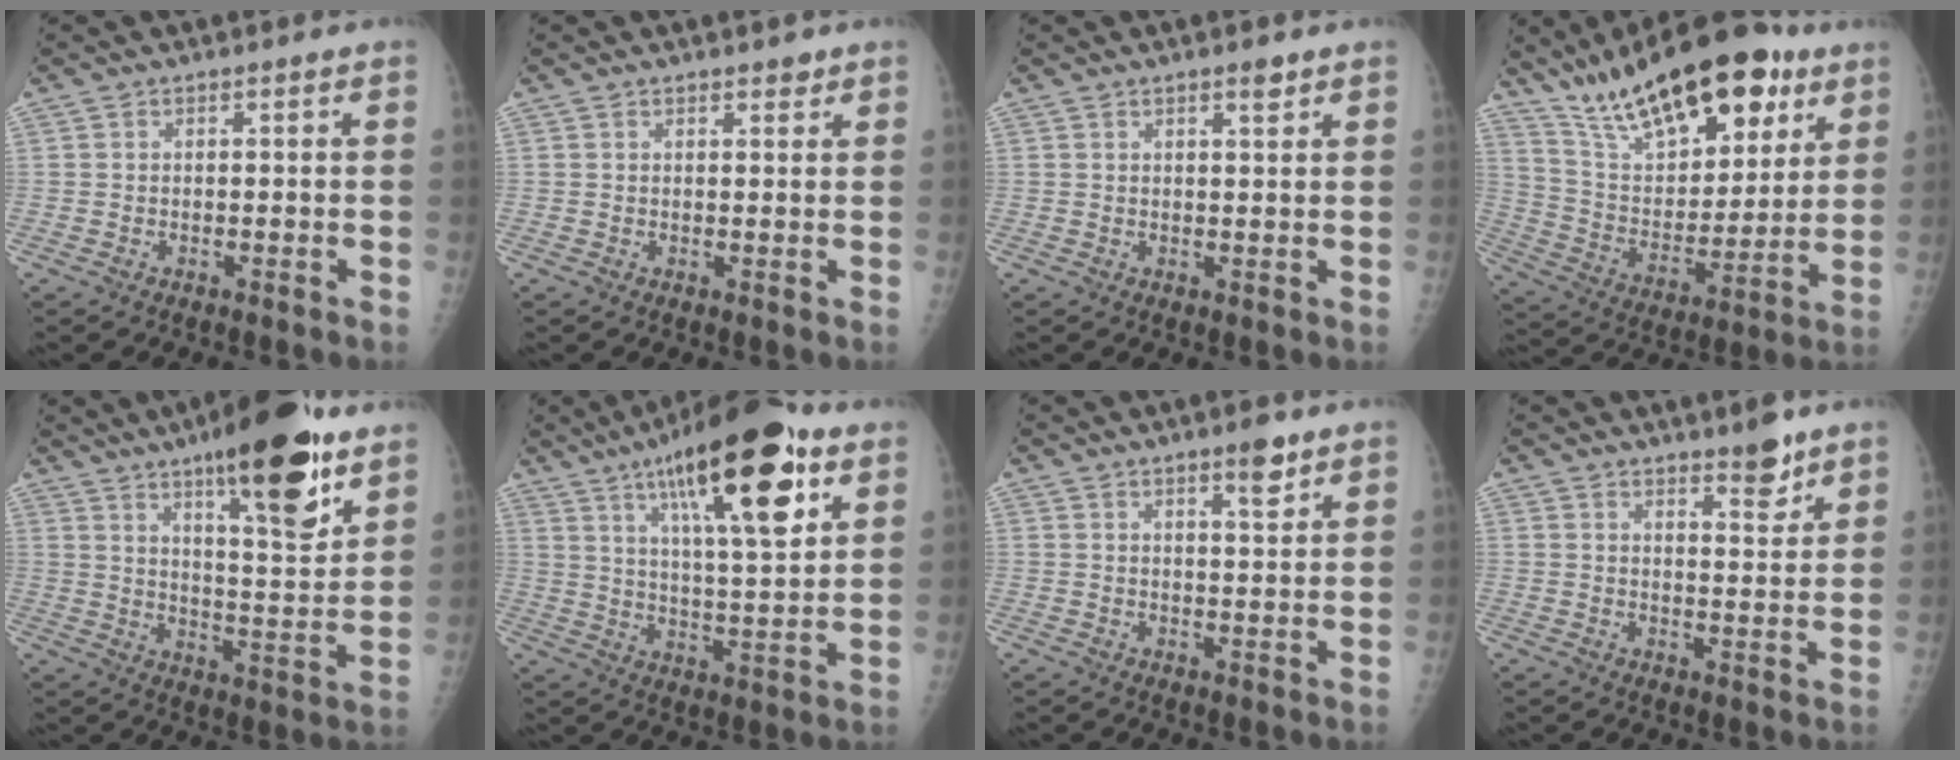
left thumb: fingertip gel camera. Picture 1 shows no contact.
{"total": 1.5, "force": [1.1, 0.6, 0.6], "torque": [-0.001, -0.007, 0.014]}
{"total": 2.2, "force": [1.5, 0.5, 1.5], "torque": [-0.018, -0.009, 0.023]}
{"total": 25.4, "force": [16.2, 10.6, 16.5], "torque": [-0.229, -0.047, 0.274]}
{"total": 19.2, "force": [11.6, 5.0, 14.4], "torque": [-0.181, -0.068, 0.177]}
{"total": 21.4, "force": [10.7, 6.1, 17.5], "torque": [-0.248, -0.035, 0.167]}
{"total": 4.6, "force": [3.1, 1.1, 3.2], "torque": [-0.040, -0.020, 0.045]}
{"total": 5.4, "force": [4.1, 1.5, 3.3], "torque": [-0.032, -0.032, 0.059]}